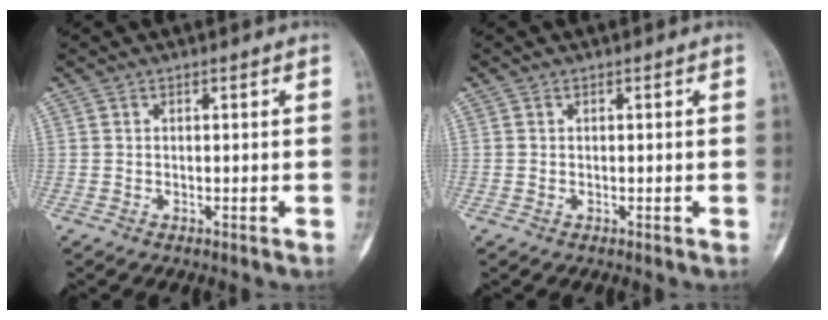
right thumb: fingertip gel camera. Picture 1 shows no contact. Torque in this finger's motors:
{"motor_torque": [-0.18, -0.02, 0.03, -0.07, -0.02]}